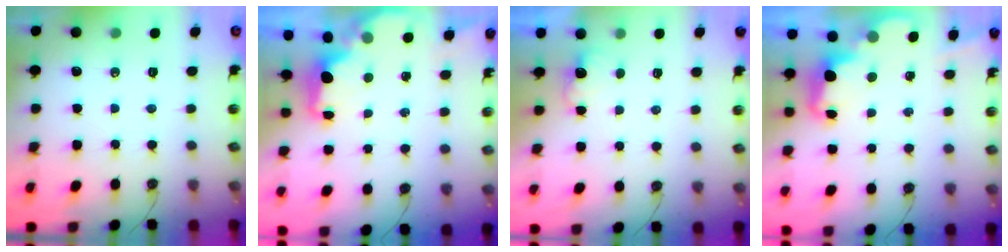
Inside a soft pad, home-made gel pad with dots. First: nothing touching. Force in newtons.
{"total": 1.9, "press": 1.7, "slide": 0.7}
{"total": 2.2, "press": 2.1, "slide": 0.8}
{"total": 2.3, "press": 2.3, "slide": 0.5}